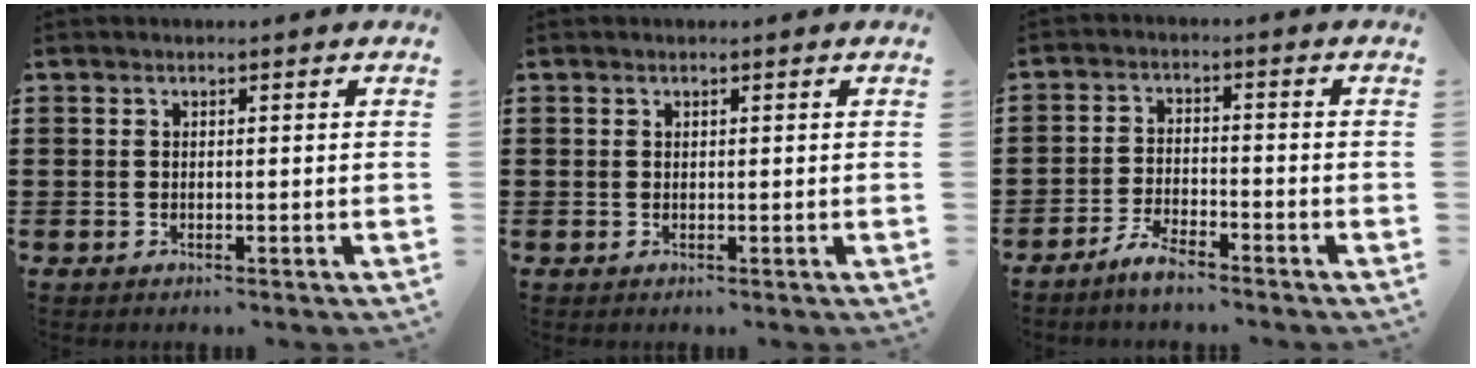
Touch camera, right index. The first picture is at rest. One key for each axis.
{"total": 0.0}
{"total": 3.7, "fx": -3.4, "fy": 0.6, "fz": 1.2, "tx": -0.028, "ty": 0.008, "tz": -0.069}